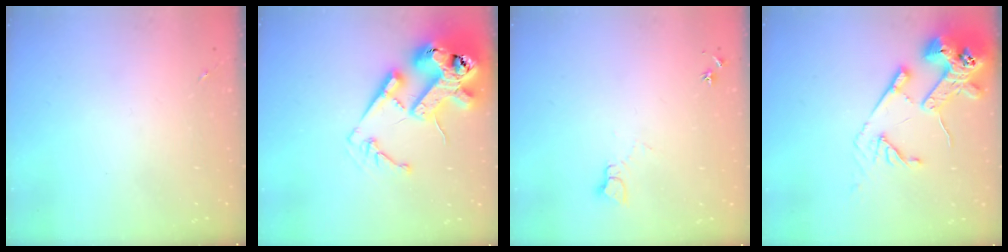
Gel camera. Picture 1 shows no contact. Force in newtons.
{"total": 24.1, "press": 23.9, "slide": 3.2}
{"total": 4.9, "press": 4.9, "slide": 0.5}
{"total": 16.6, "press": 16.5, "slide": 2.0}